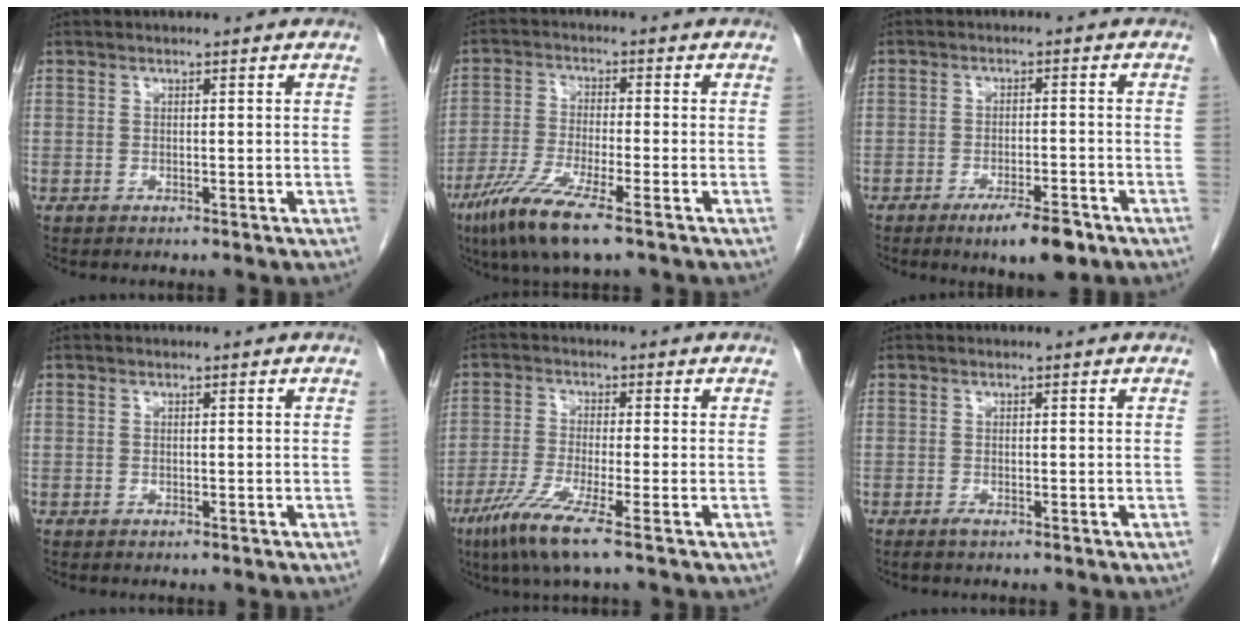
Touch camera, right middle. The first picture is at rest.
{"total": 8.9, "force": [-5.4, 0.4, 7.1], "torque": [-0.149, -0.026, -0.102]}
{"total": 6.5, "force": [-4.2, 1.4, 4.8], "torque": [-0.075, -0.007, -0.059]}
{"total": 0.0}
{"total": 7.5, "force": [-4.4, -0.3, 6.1], "torque": [-0.126, -0.024, -0.086]}
{"total": 0.7, "force": [-0.5, 0.0, 0.5], "torque": [-0.011, -0.002, -0.008]}